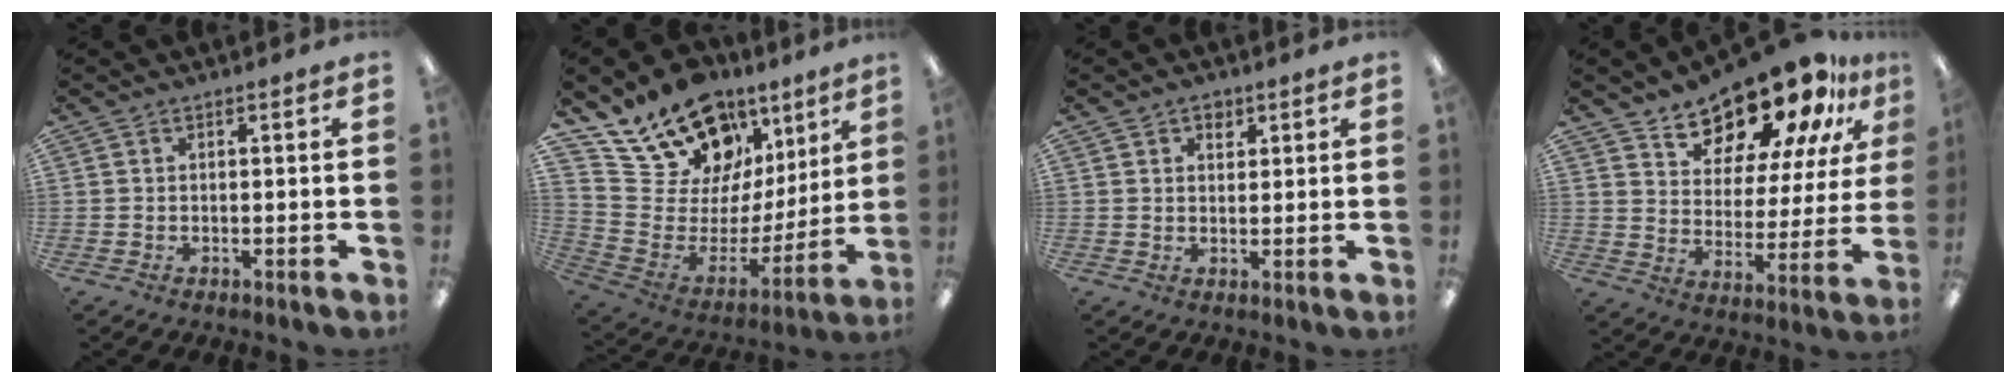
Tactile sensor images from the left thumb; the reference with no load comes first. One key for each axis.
{"total": 17.9, "fx": 14.2, "fy": 9.5, "fz": 5.5, "tx": -0.107, "ty": -0.117, "tz": 0.266}
{"total": 2.5, "fx": 1.7, "fy": 1.8, "fz": 0.7, "tx": 0.001, "ty": -0.006, "tz": 0.027}
{"total": 18.0, "fx": 15.2, "fy": 7.0, "fz": 6.7, "tx": -0.109, "ty": -0.121, "tz": 0.265}